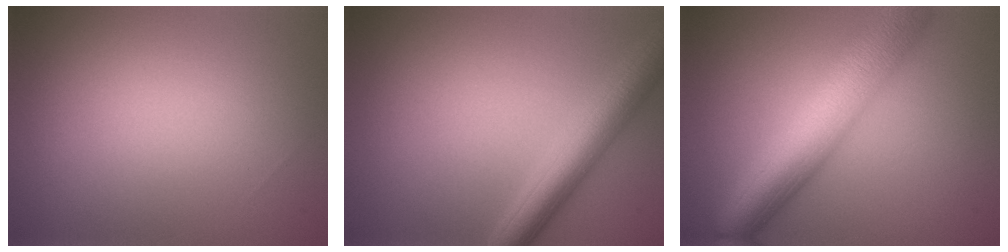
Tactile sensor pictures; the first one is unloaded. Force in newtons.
{"total": 5.3, "press": 5.3, "slide": 0.2}
{"total": 9.5, "press": 9.5, "slide": 0.3}